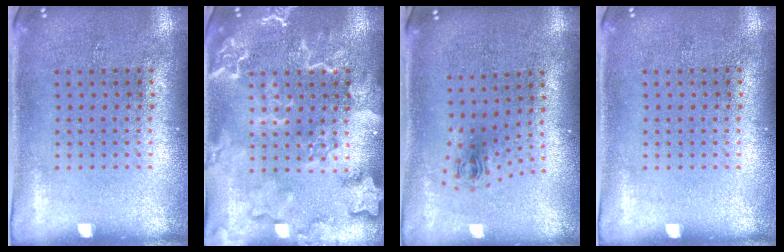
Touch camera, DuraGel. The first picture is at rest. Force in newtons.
{"total": 4.6, "press": 4.5, "slide": 0.5}
{"total": 0.8, "press": 0.4, "slide": 0.7}
{"total": 0.0}